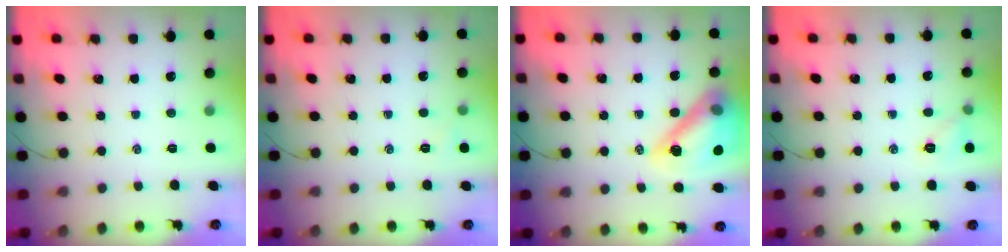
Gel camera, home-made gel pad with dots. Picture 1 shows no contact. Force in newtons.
{"total": 3.5, "press": 3.4, "slide": 0.9}
{"total": 20.1, "press": 19.8, "slide": 3.2}
{"total": 6.0, "press": 5.7, "slide": 1.7}